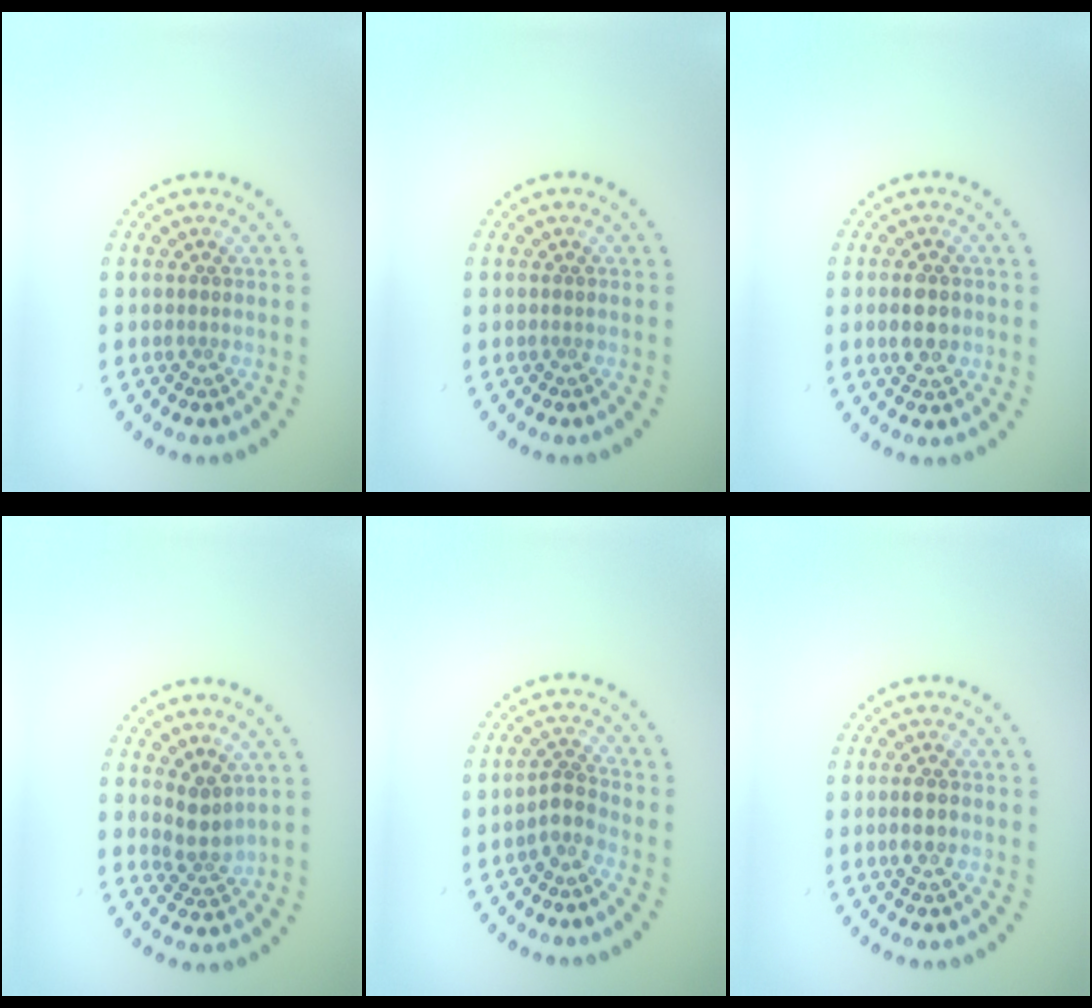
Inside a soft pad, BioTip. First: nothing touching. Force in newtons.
{"total": 0.0}
{"total": 2.6, "press": 2.6, "slide": 0.2}
{"total": 2.0, "press": 1.4, "slide": 1.4}
{"total": 1.8, "press": 1.1, "slide": 1.4}
{"total": 1.6, "press": 1.5, "slide": 0.6}